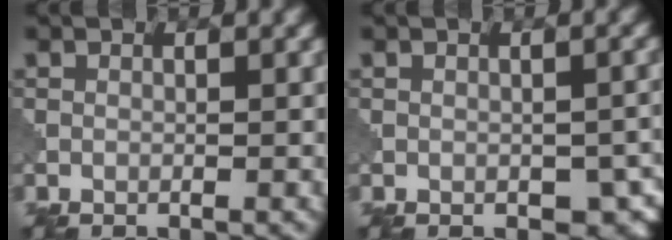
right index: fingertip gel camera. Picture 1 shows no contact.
{"total": 4.0, "force": [-1.0, 2.5, 2.9], "torque": [-0.036, -0.016, -0.001]}